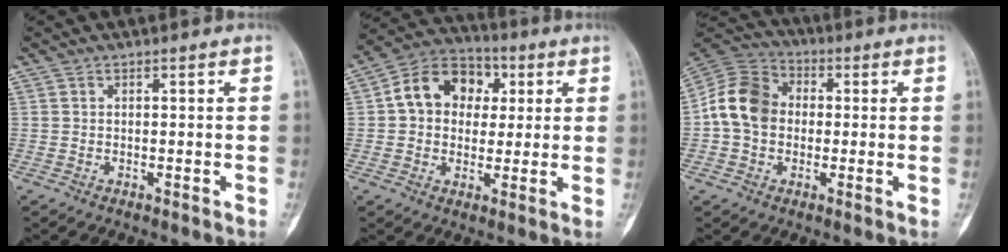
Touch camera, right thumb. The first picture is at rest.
{"total": 12.8, "force": [2.4, 10.2, 7.4], "torque": [-0.087, 0.018, 0.029]}
{"total": 11.7, "force": [0.0, 9.4, 6.9], "torque": [-0.116, 0.030, -0.014]}